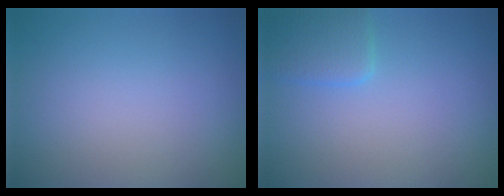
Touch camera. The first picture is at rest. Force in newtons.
{"total": 2.1, "press": 2.1, "slide": 0.1}